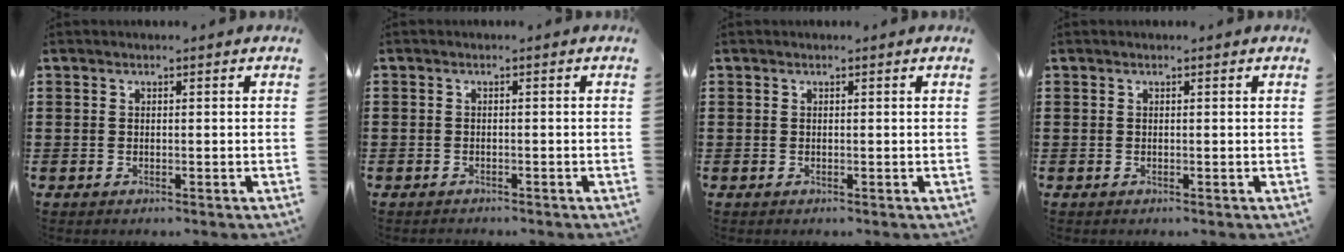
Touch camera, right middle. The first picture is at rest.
{"total": 0.8, "force": [-0.7, 0.4, -0.1], "torque": [0.000, 0.003, -0.016]}
{"total": 0.0}
{"total": 0.0}